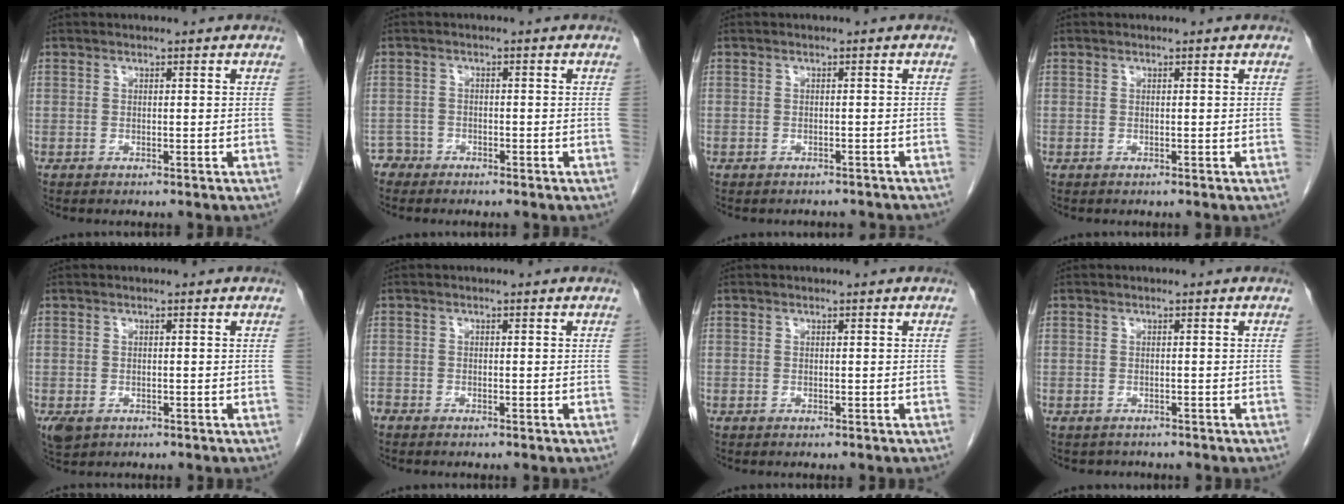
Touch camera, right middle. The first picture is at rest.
{"total": 1.8, "force": [-1.5, 0.8, -0.7], "torque": [0.015, 0.004, -0.028]}
{"total": 5.8, "force": [-5.3, 1.9, 1.4], "torque": [-0.013, 0.000, -0.056]}
{"total": 0.0}
{"total": 2.6, "force": [-1.3, 1.8, 1.4], "torque": [-0.030, -0.004, -0.012]}
{"total": 1.0, "force": [-1.0, 0.3, 0.1], "torque": [-0.004, -0.002, -0.018]}
{"total": 0.0}
{"total": 1.6, "force": [-1.4, 0.8, -0.1], "torque": [-0.004, -0.001, -0.021]}